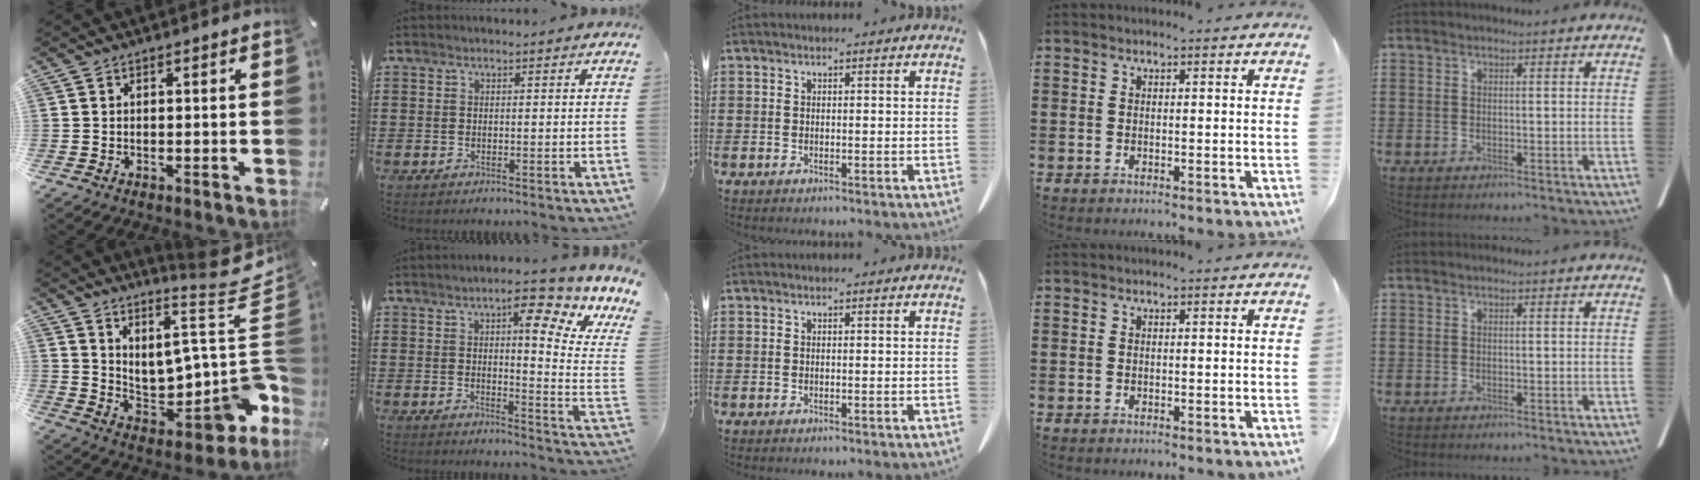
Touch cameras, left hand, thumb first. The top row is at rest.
{"thumb": {"total": 16.0, "force": [6.3, 6.6, 13.1], "torque": [-0.148, -0.102, 0.098]}, "index": {"total": 10.3, "force": [6.9, 1.4, 7.5], "torque": [-0.112, -0.044, 0.104]}}